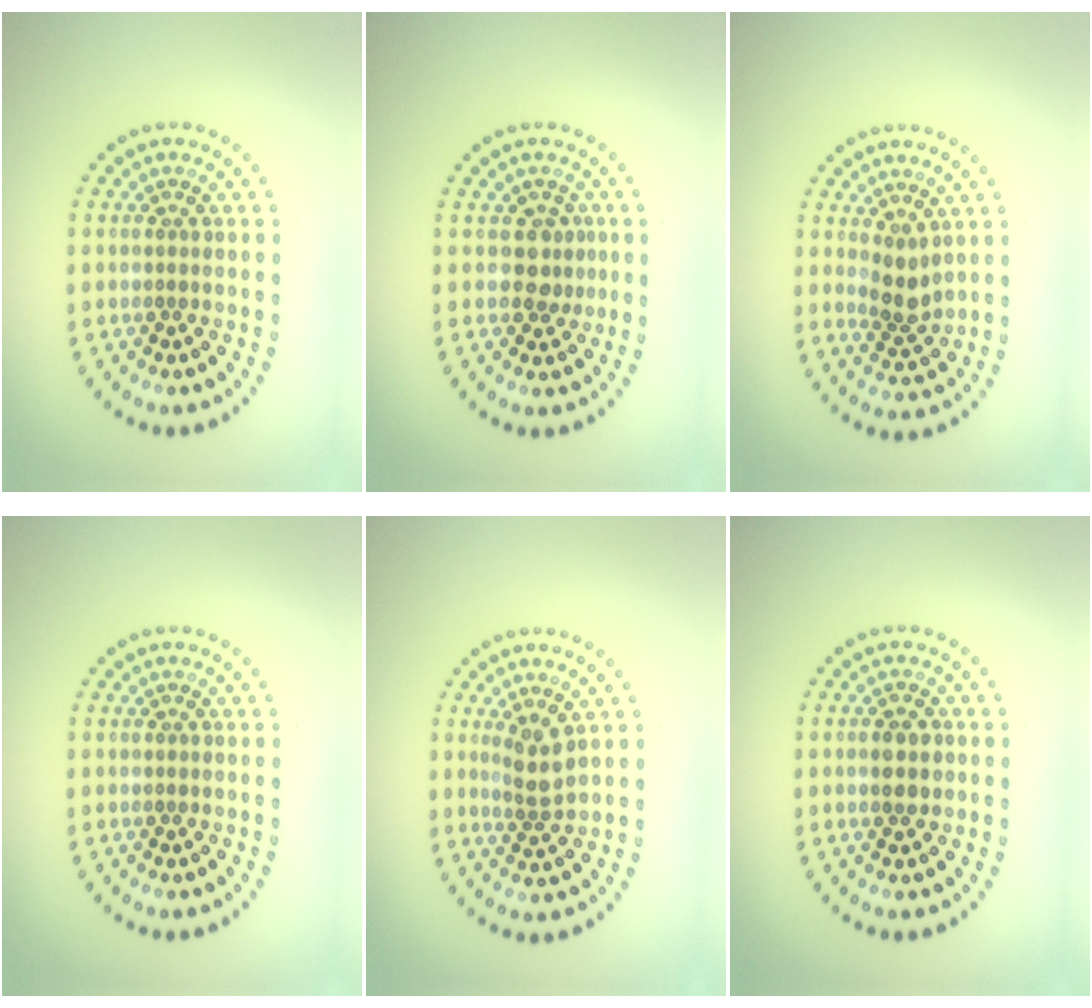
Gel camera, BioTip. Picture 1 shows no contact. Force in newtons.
{"total": 2.1, "press": 1.8, "slide": 1.1}
{"total": 2.3, "press": 2.0, "slide": 1.2}
{"total": 0.0}
{"total": 2.2, "press": 1.8, "slide": 1.3}
{"total": 2.4, "press": 2.4, "slide": 0.0}